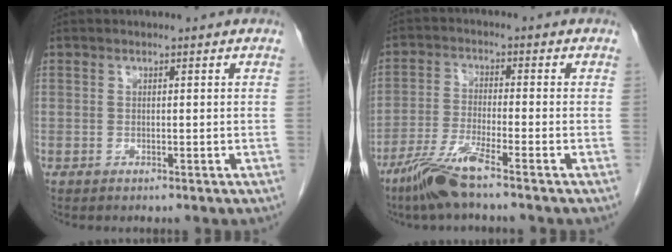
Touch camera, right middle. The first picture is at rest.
{"total": 7.1, "force": [-5.0, -0.2, 4.9], "torque": [-0.105, -0.022, -0.104]}